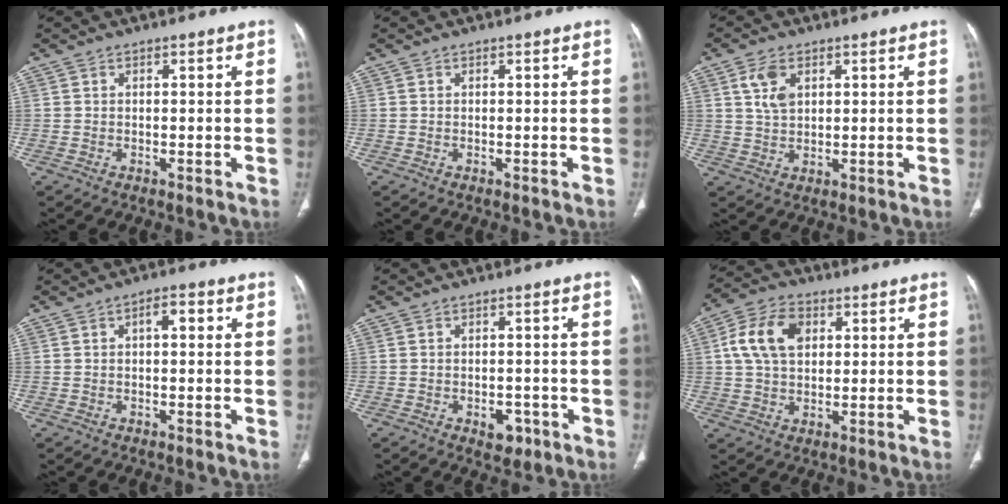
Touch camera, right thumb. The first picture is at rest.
{"total": 0.0}
{"total": 5.2, "force": [2.1, 3.1, 3.6], "torque": [-0.064, -0.006, 0.044]}
{"total": 2.8, "force": [0.5, 1.3, 2.4], "torque": [-0.032, 0.010, 0.003]}
{"total": 3.8, "force": [-1.7, 2.5, 2.3], "torque": [-0.016, 0.006, -0.017]}
{"total": 10.6, "force": [2.6, 7.1, 7.4], "torque": [-0.132, 0.012, 0.043]}